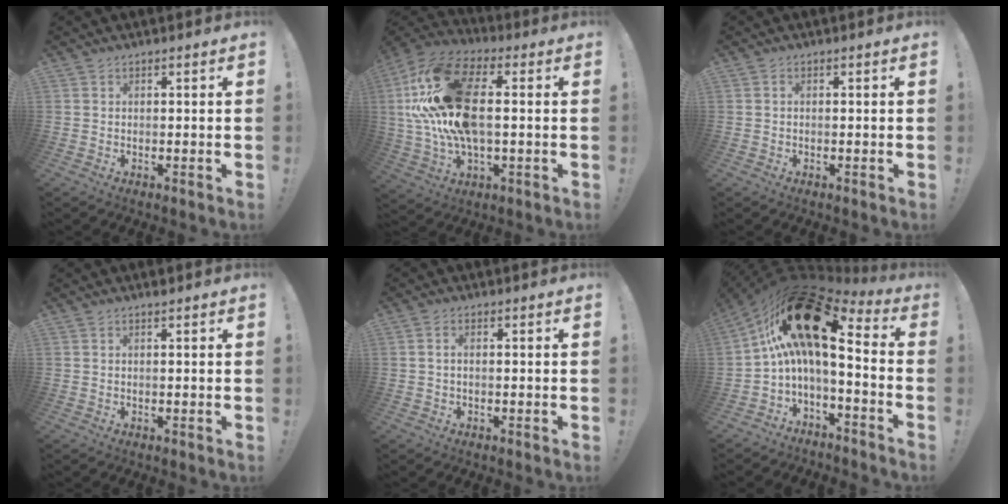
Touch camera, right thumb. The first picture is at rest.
{"total": 23.5, "force": [1.9, 12.7, 19.7], "torque": [-0.368, 0.013, 0.037]}
{"total": 0.0}
{"total": 0.8, "force": [0.7, -0.3, 0.2], "torque": [0.000, -0.002, 0.011]}
{"total": 1.3, "force": [0.0, 0.4, 1.2], "torque": [-0.023, 0.003, -0.001]}
{"total": 20.9, "force": [7.4, 7.3, 18.1], "torque": [-0.307, -0.037, 0.129]}